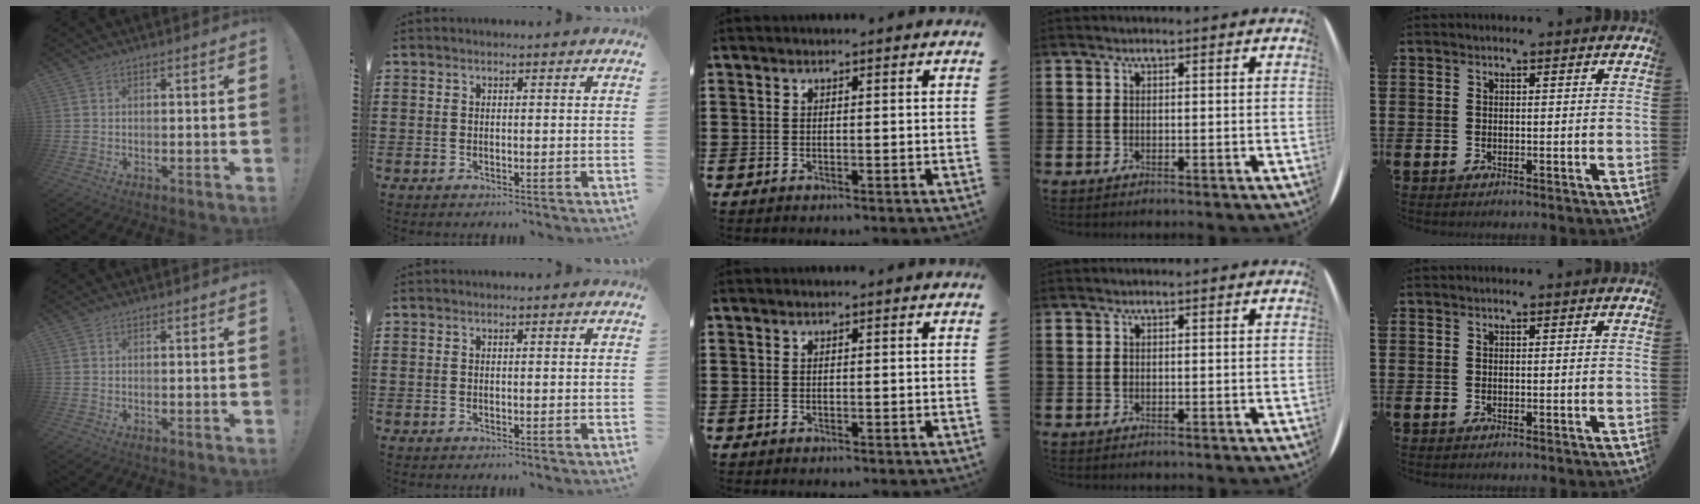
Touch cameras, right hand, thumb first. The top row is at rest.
{}